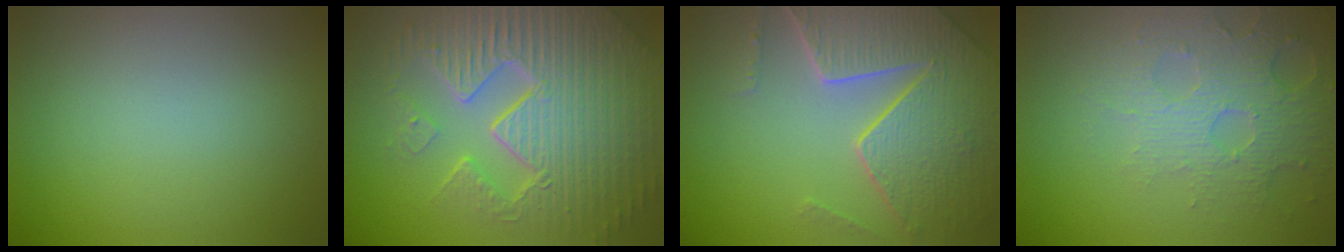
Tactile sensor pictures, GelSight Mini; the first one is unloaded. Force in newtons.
{"total": 10.8, "press": 7.0, "slide": 8.3}
{"total": 8.3, "press": 5.8, "slide": 5.9}
{"total": 4.0, "press": 4.0, "slide": 0.5}